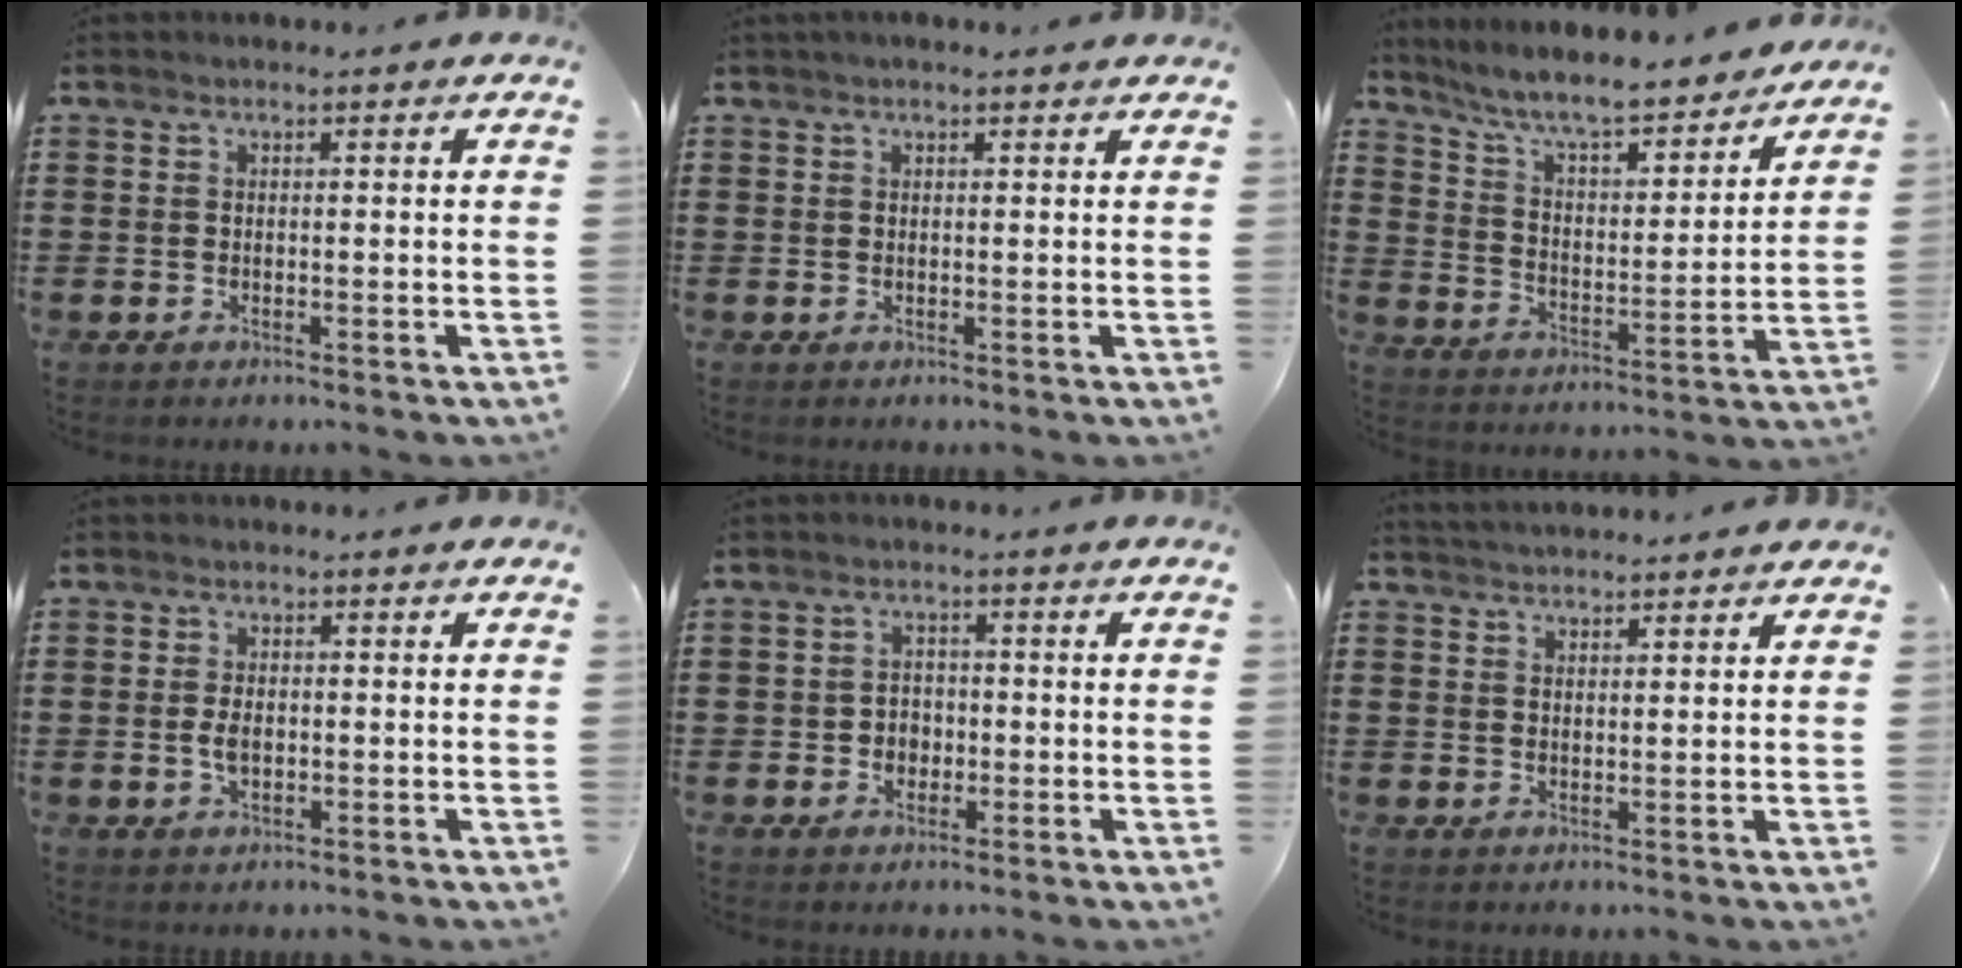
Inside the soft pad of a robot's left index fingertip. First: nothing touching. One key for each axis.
{"total": 1.0, "fx": 0.7, "fy": 0.1, "fz": 0.6, "tx": -0.014, "ty": 0.002, "tz": 0.013}
{"total": 8.1, "fx": 7.3, "fy": 0.5, "fz": 3.4, "tx": -0.096, "ty": -0.047, "tz": 0.122}
{"total": 2.6, "fx": -0.3, "fy": 1.4, "fz": 2.2, "tx": -0.051, "ty": 0.000, "tz": -0.008}
{"total": 2.2, "fx": -0.6, "fy": 2.0, "fz": 0.7, "tx": -0.021, "ty": 0.004, "tz": -0.016}
{"total": 2.3, "fx": 2.3, "fy": -0.2, "fz": -0.1, "tx": -0.005, "ty": -0.003, "tz": 0.044}